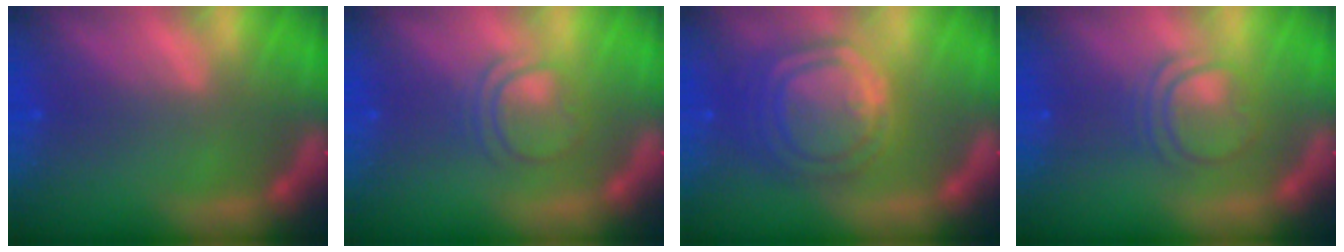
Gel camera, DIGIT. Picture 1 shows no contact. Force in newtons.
{"total": 3.5}
{"total": 9.5}
{"total": 4.0}